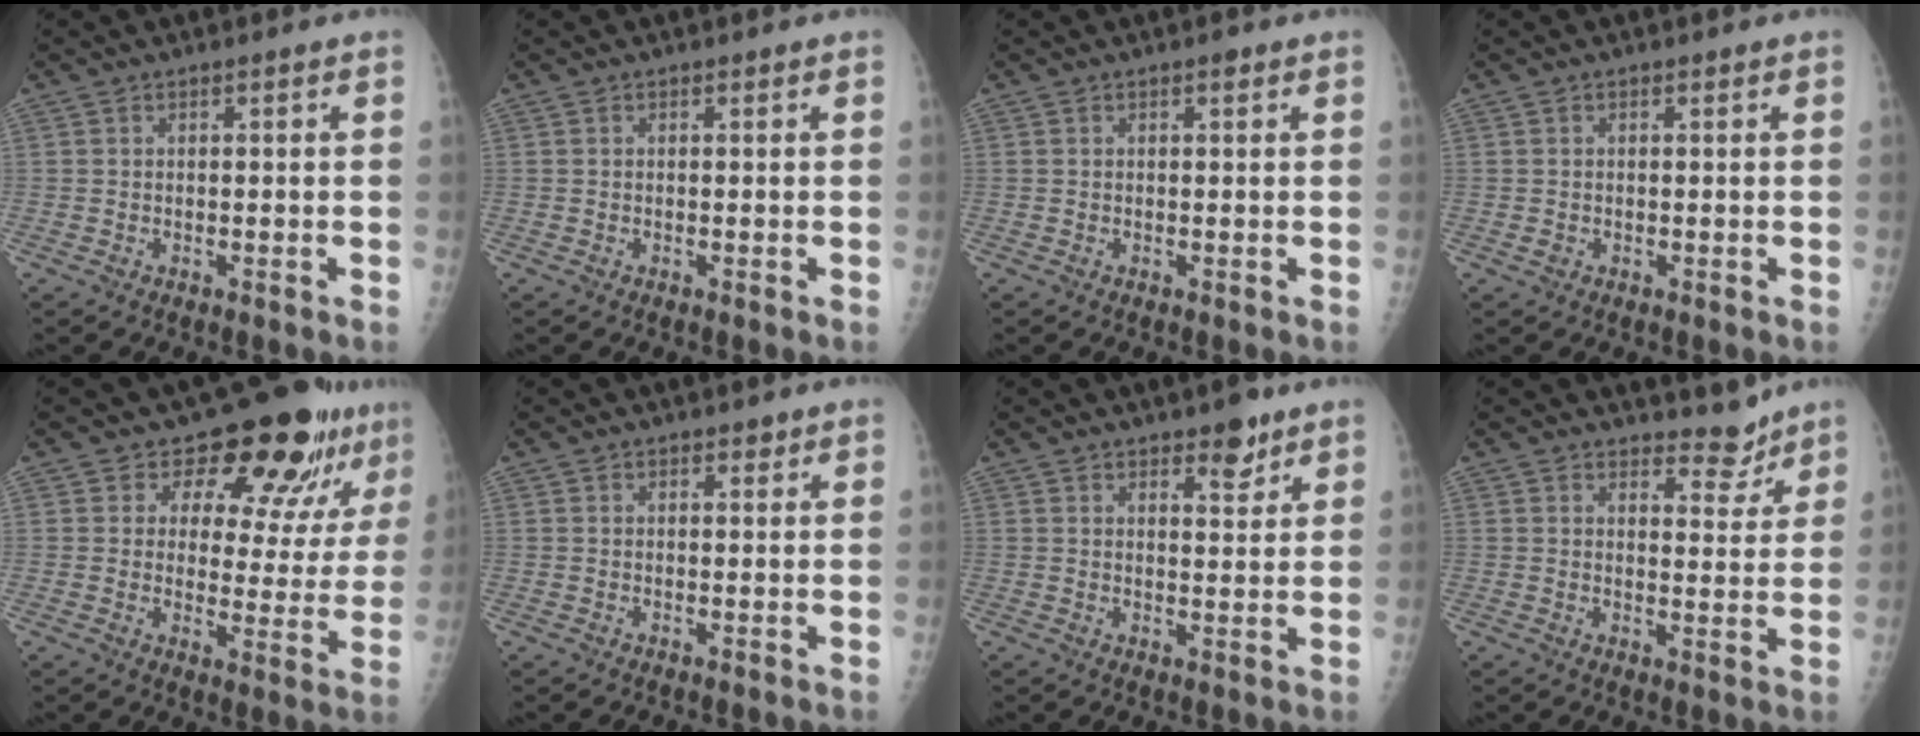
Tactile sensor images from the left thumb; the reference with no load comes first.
{"total": 0.0}
{"total": 0.9, "force": [0.5, 0.4, 0.6], "torque": [-0.007, 0.000, 0.006]}
{"total": 0.8, "force": [0.0, 0.8, 0.3], "torque": [-0.001, 0.001, 0.002]}
{"total": 15.2, "force": [11.1, 7.0, 7.6], "torque": [-0.046, -0.072, 0.132]}
{"total": 1.2, "force": [0.8, 0.7, 0.4], "torque": [0.005, -0.005, 0.008]}
{"total": 4.9, "force": [3.4, 2.1, 2.8], "torque": [-0.018, -0.021, 0.048]}
{"total": 5.0, "force": [4.5, 2.0, 0.8], "torque": [0.011, -0.041, 0.065]}